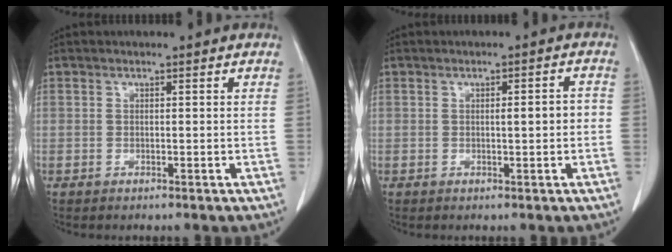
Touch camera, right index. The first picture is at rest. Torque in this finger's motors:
{"motor_torque": [0.30, 0.01, 0.22, 0.04]}